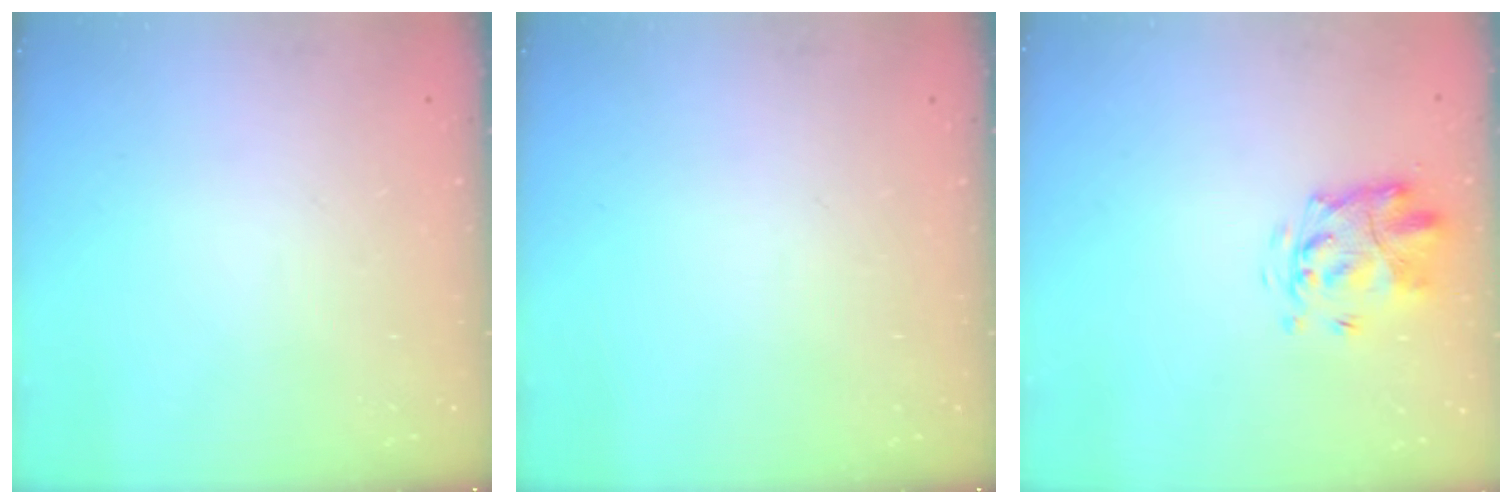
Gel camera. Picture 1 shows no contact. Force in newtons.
{"total": 0.0}
{"total": 3.5, "press": 3.3, "slide": 1.2}